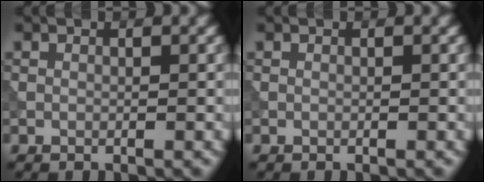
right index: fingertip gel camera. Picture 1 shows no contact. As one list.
[{"total": 0.0}]